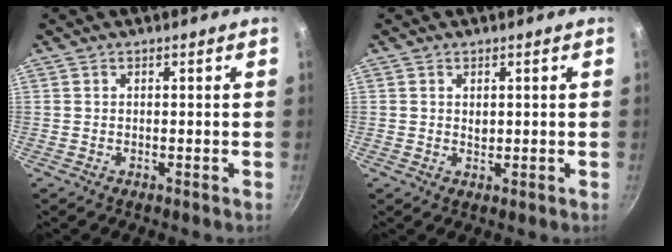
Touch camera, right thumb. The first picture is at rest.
{"total": 1.3, "force": [0.4, 0.9, 0.8], "torque": [-0.010, -0.002, 0.007]}